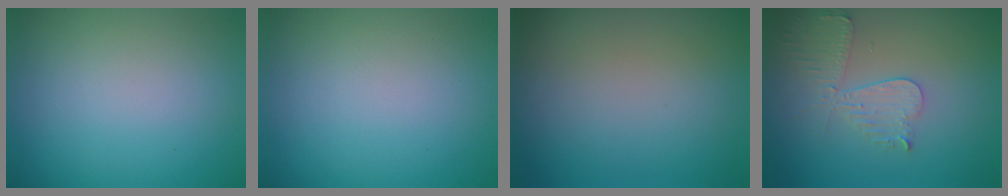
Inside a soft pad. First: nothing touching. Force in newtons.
{"total": 0.0}
{"total": 0.0}
{"total": 3.6, "press": 3.2, "slide": 1.6}